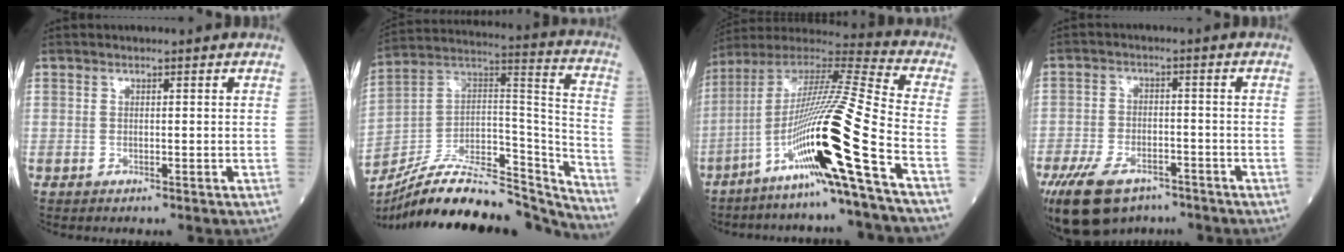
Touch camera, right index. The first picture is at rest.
{"total": 26.1, "force": [-23.7, 5.3, 9.7], "torque": [-0.135, 0.036, -0.370]}
{"total": 21.2, "force": [-9.2, -2.1, 19.0], "torque": [-0.365, -0.022, -0.178]}
{"total": 13.6, "force": [-9.1, 7.1, 7.2], "torque": [-0.165, -0.008, -0.147]}